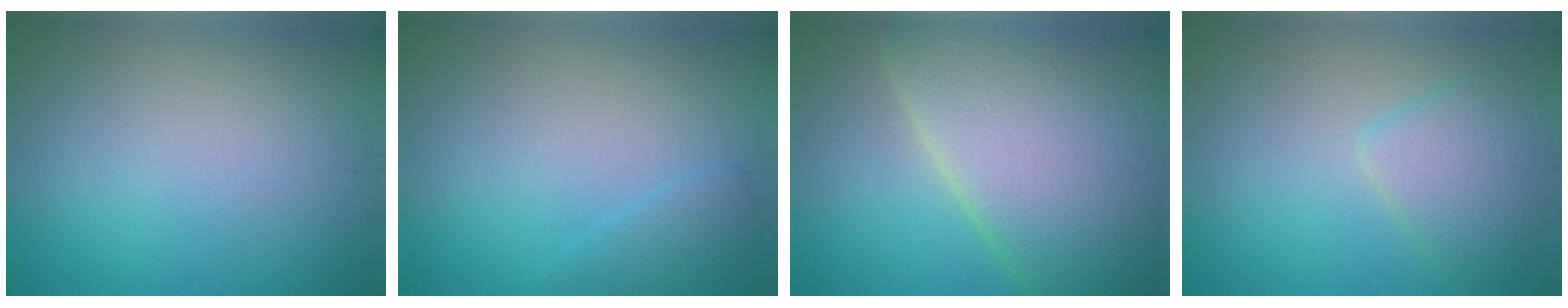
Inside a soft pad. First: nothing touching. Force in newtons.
{"total": 1.5, "press": 1.5, "slide": 0.1}
{"total": 14.3, "press": 14.2, "slide": 0.8}
{"total": 3.4, "press": 3.4, "slide": 0.3}